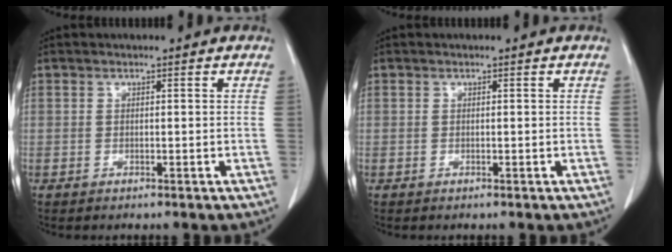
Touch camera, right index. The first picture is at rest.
{"total": 0.0}